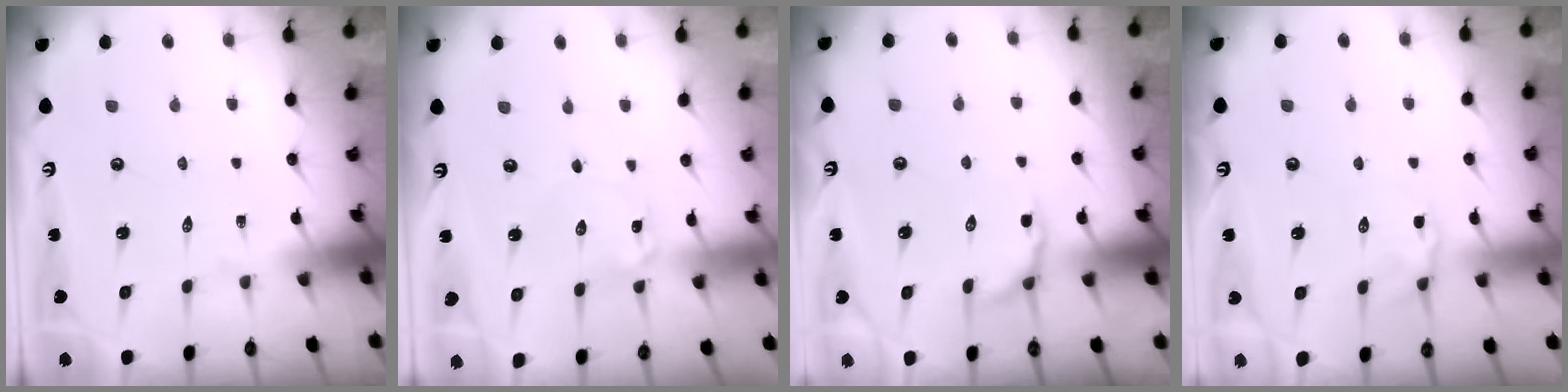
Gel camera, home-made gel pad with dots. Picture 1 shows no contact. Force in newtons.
{"total": 0.8, "press": 0.8, "slide": 0.0}
{"total": 4.6, "press": 4.1, "slide": 2.2}
{"total": 2.8, "press": 2.6, "slide": 1.2}